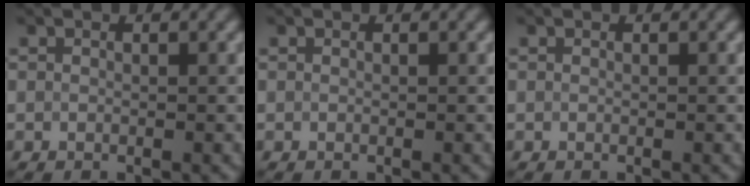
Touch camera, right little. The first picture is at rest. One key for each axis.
{"total": 0.0}
{"total": 0.0}